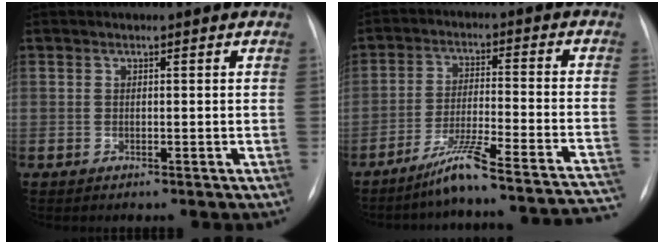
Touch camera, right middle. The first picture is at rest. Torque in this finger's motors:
{"motor_torque": [0.87, -1.27, 0.00, 0.05]}